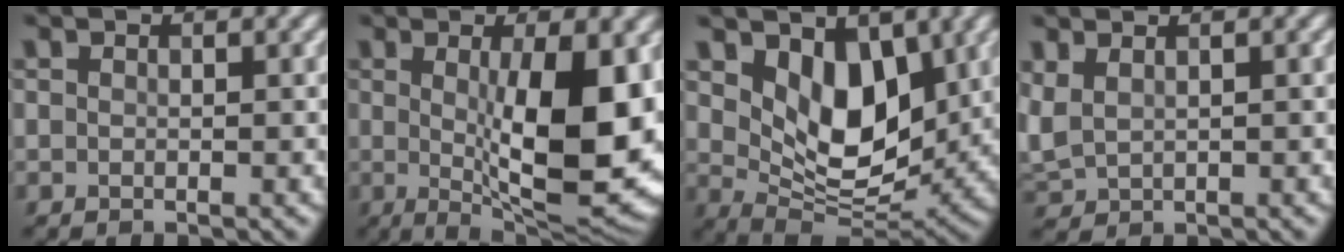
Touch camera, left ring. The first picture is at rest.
{"total": 12.0, "force": [0.2, 3.5, 11.4], "torque": [-0.159, -0.017, 0.012]}
{"total": 7.2, "force": [2.6, 4.3, 5.1], "torque": [-0.095, -0.019, 0.042]}
{"total": 2.4, "force": [1.0, 1.3, 1.7], "torque": [-0.052, 0.004, 0.028]}